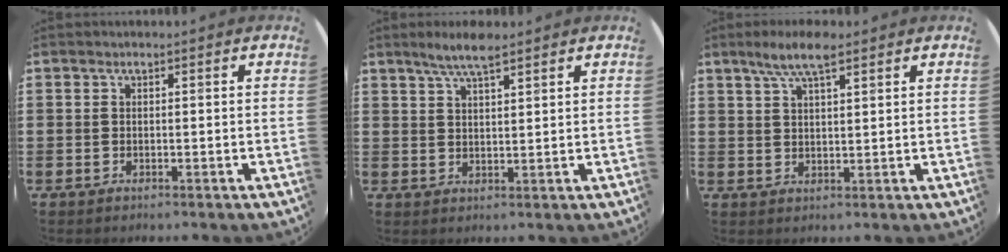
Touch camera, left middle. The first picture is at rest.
{"total": 4.5, "force": [3.6, 0.7, 2.5], "torque": [-0.055, -0.001, 0.063]}
{"total": 5.6, "force": [3.9, 1.5, 3.7], "torque": [-0.073, 0.001, 0.067]}